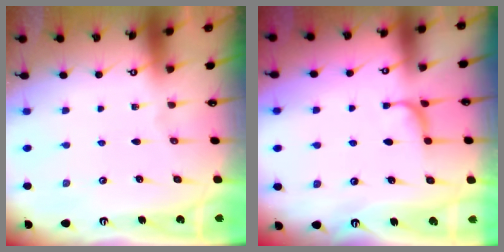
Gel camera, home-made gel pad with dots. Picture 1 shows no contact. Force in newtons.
{"total": 1.2, "press": 0.8, "slide": 0.8}